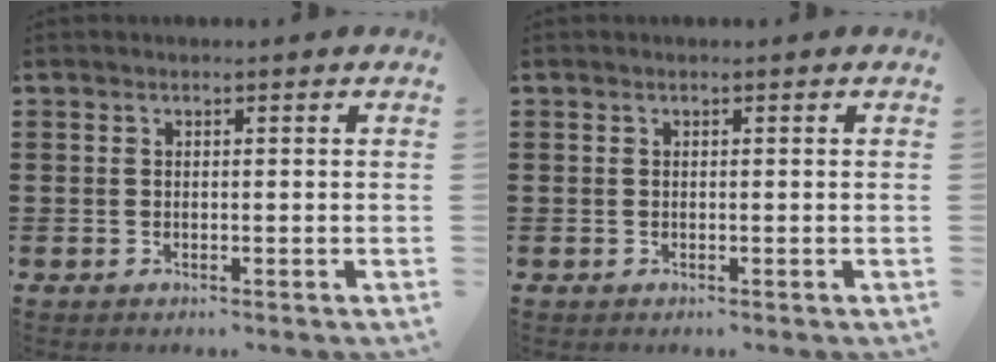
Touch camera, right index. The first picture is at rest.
{"total": 0.0}